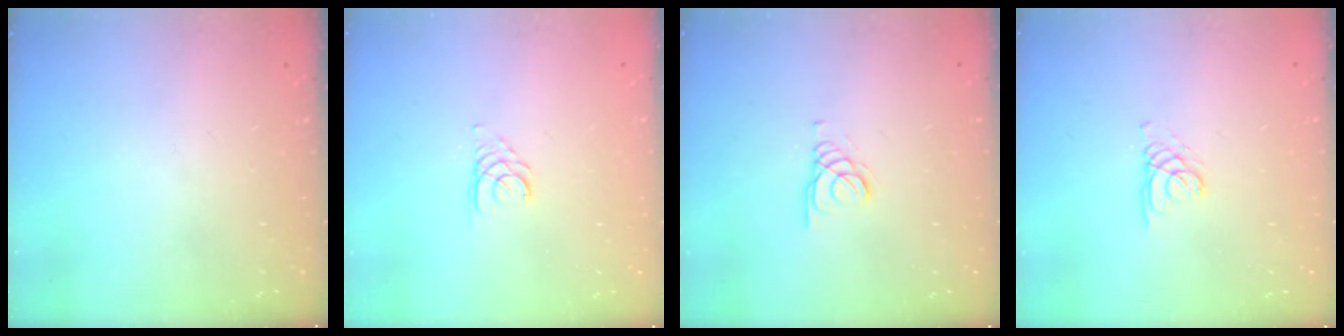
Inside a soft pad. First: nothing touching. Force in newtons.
{"total": 2.8, "press": 2.8, "slide": 0.3}
{"total": 1.4, "press": 1.4, "slide": 0.2}
{"total": 1.7, "press": 1.7, "slide": 0.1}